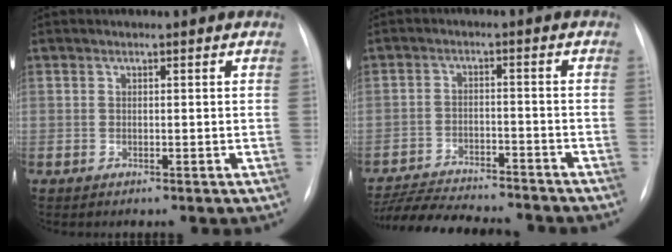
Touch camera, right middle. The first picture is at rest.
{"total": 15.6, "force": [-14.4, 2.4, 5.7], "torque": [-0.108, -0.009, -0.212]}